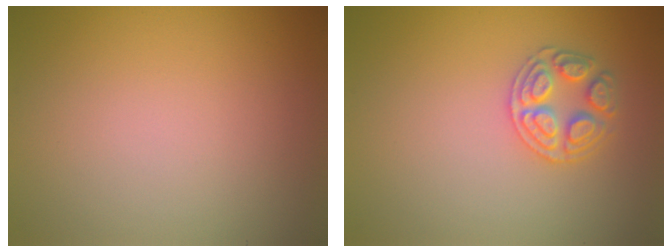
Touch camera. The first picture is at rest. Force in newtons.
{"total": 2.6, "press": 2.6, "slide": 0.2}